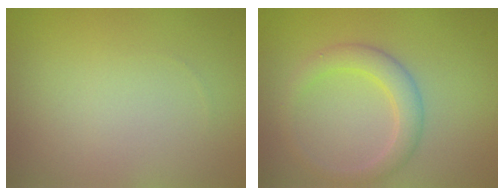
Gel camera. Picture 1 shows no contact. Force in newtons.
{"total": 3.0, "press": 3.0, "slide": 0.1}